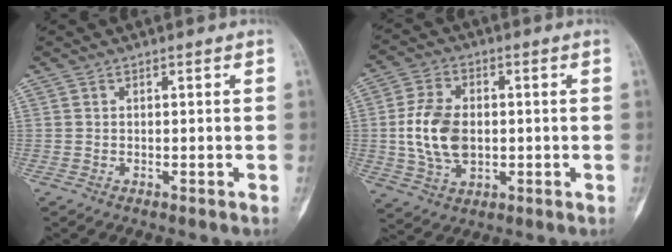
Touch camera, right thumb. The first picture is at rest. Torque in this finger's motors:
{"motor_torque": [1.63, 1.07, 0.55, -0.96, 0.41]}